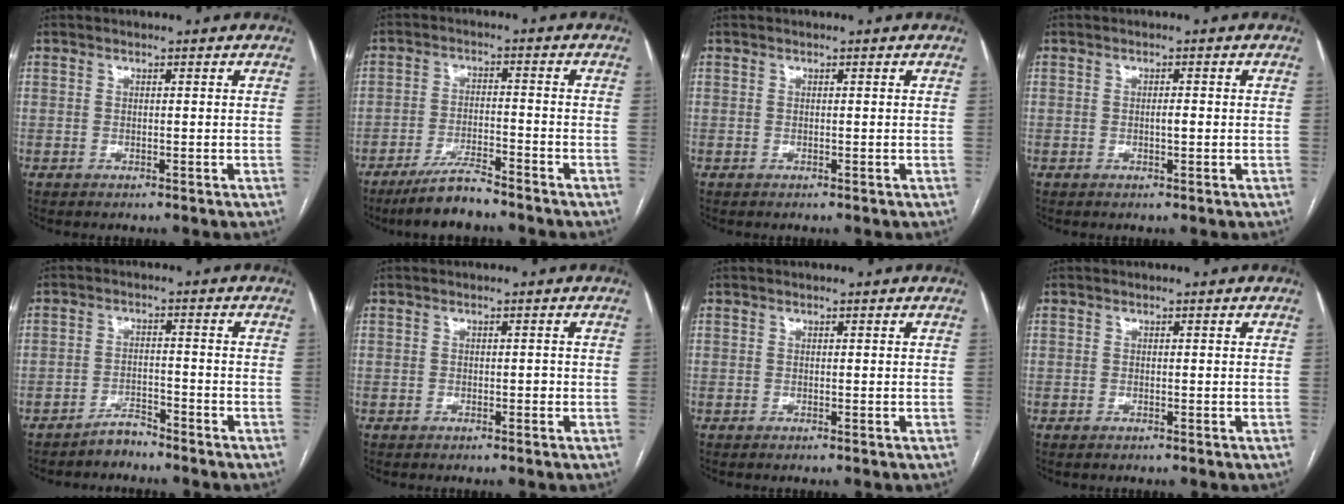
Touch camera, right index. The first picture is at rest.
{"total": 6.6, "force": [-5.7, 0.7, 3.4], "torque": [-0.065, -0.016, -0.104]}
{"total": 0.0}
{"total": 0.6, "force": [0.0, 0.3, 0.6], "torque": [-0.011, 0.000, 0.000]}
{"total": 2.9, "force": [-2.8, 0.7, 0.4], "torque": [-0.003, -0.004, -0.049]}
{"total": 0.8, "force": [-0.3, 0.4, 0.5], "torque": [-0.006, 0.005, -0.006]}
{"total": 0.0}
{"total": 0.0}